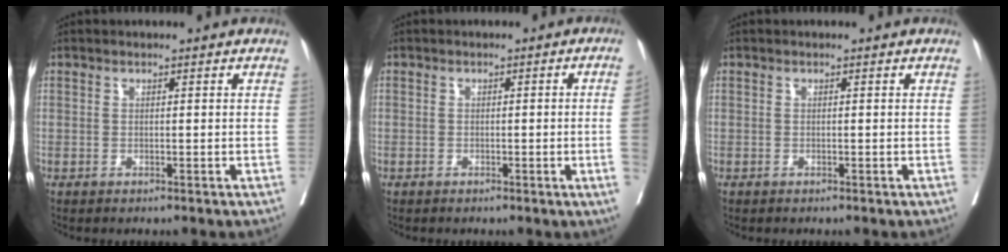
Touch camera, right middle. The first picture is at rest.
{"total": 3.2, "force": [-0.7, -0.7, 3.0], "torque": [-0.043, 0.000, -0.007]}
{"total": 0.0}